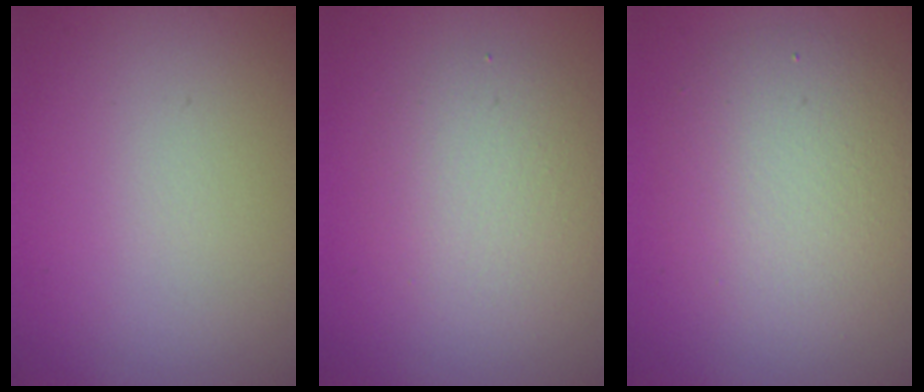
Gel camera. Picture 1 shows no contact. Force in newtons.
{"total": 3.3, "press": 3.3, "slide": 0.1}
{"total": 4.9, "press": 4.9, "slide": 0.3}